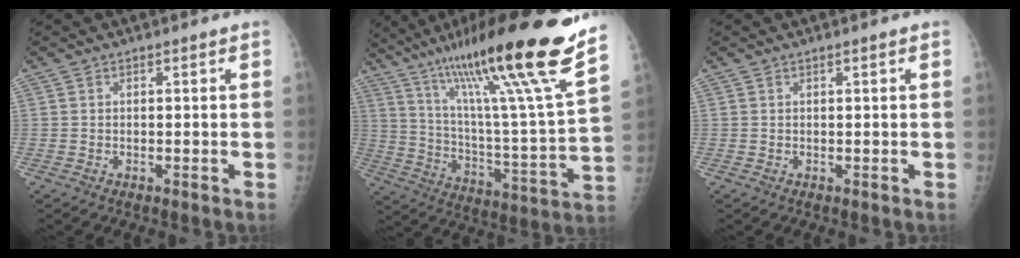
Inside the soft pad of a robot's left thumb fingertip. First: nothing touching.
{"total": 28.2, "force": [19.3, 1.1, 20.6], "torque": [-0.324, -0.080, 0.318]}
{"total": 0.7, "force": [0.2, 0.0, 0.6], "torque": [-0.012, 0.001, 0.004]}